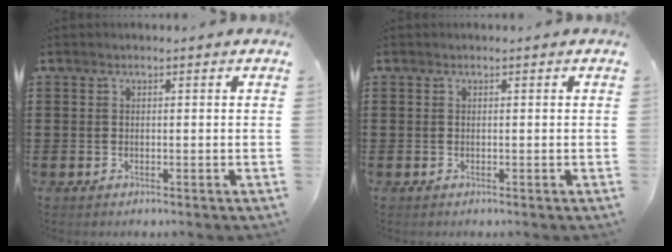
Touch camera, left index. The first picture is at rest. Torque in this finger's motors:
{"motor_torque": [0.00, 0.00, 0.00, 0.00]}